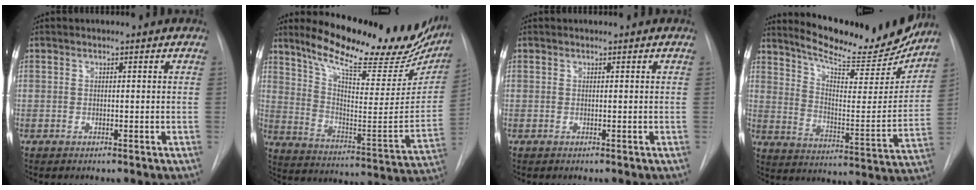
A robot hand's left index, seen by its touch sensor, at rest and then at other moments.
{"total": 26.5, "force": [21.3, 7.1, 13.9], "torque": [-0.207, -0.036, 0.293]}
{"total": 0.0}
{"total": 20.9, "force": [19.1, 3.3, 8.0], "torque": [-0.122, -0.051, 0.267]}